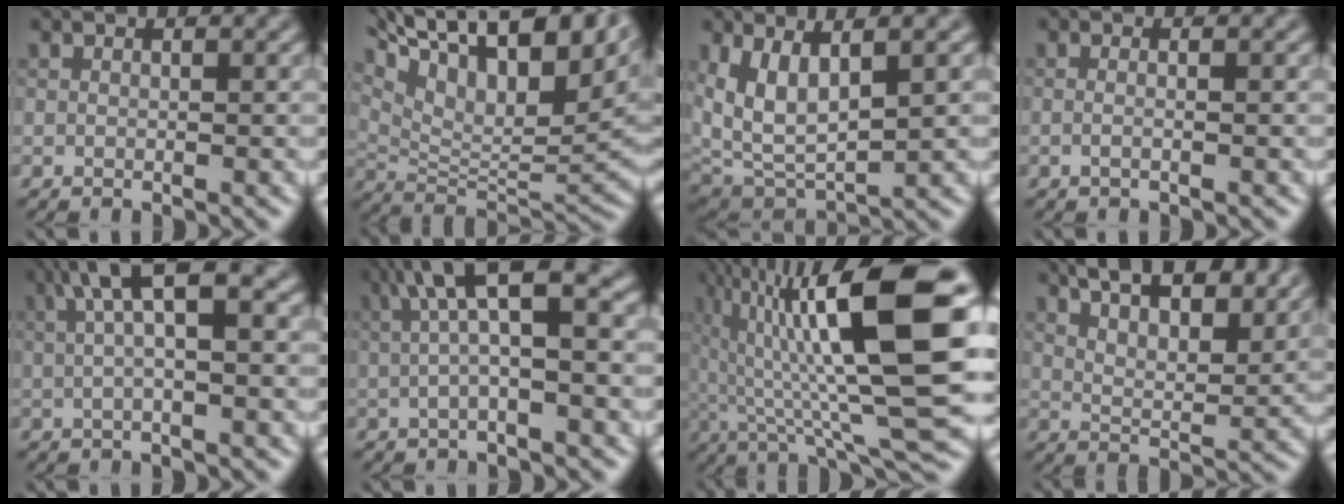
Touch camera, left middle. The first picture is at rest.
{"total": 15.3, "force": [8.6, 6.4, 10.9], "torque": [-0.187, 0.045, 0.150]}
{"total": 7.0, "force": [1.9, 3.1, 6.0], "torque": [-0.138, -0.010, 0.042]}
{"total": 1.8, "force": [0.2, 0.8, 1.6], "torque": [-0.007, -0.011, -0.019]}
{"total": 5.8, "force": [1.8, 1.5, 5.3], "torque": [-0.081, 0.019, 0.024]}
{"total": 6.6, "force": [1.5, 1.7, 6.2], "torque": [-0.102, 0.025, 0.014]}
{"total": 15.3, "force": [3.6, 3.0, 14.6], "torque": [-0.233, 0.016, 0.063]}
{"total": 11.9, "force": [8.5, 4.3, 7.1], "torque": [-0.089, 0.028, 0.090]}